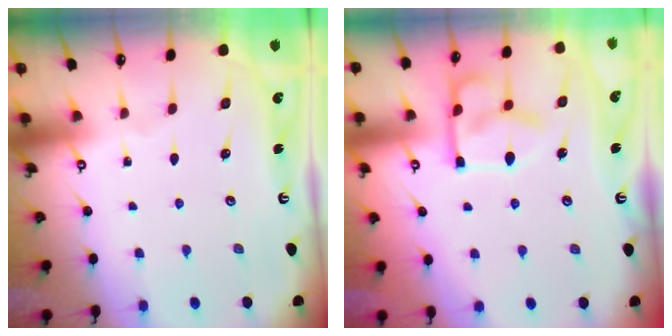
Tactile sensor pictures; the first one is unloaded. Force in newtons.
{"total": 12.9, "press": 12.9, "slide": 1.0}